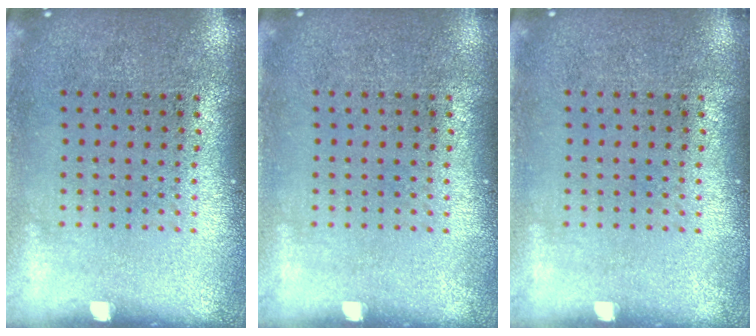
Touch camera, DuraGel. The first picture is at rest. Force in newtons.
{"total": 0.0}
{"total": 0.0}